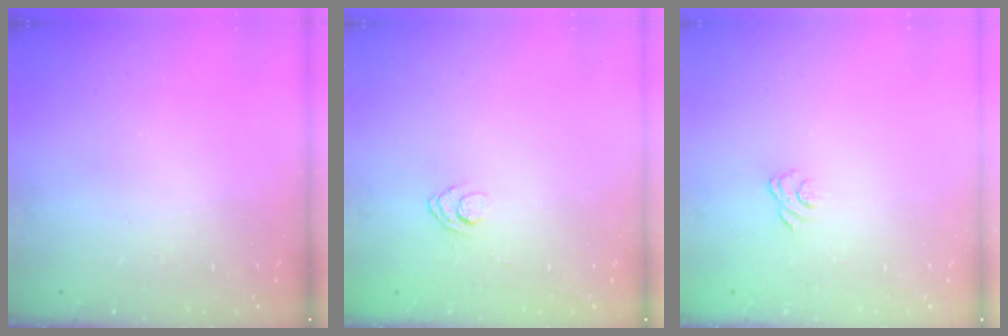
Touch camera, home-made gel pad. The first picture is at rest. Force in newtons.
{"total": 3.8, "press": 3.5, "slide": 1.4}
{"total": 3.1, "press": 2.8, "slide": 1.3}